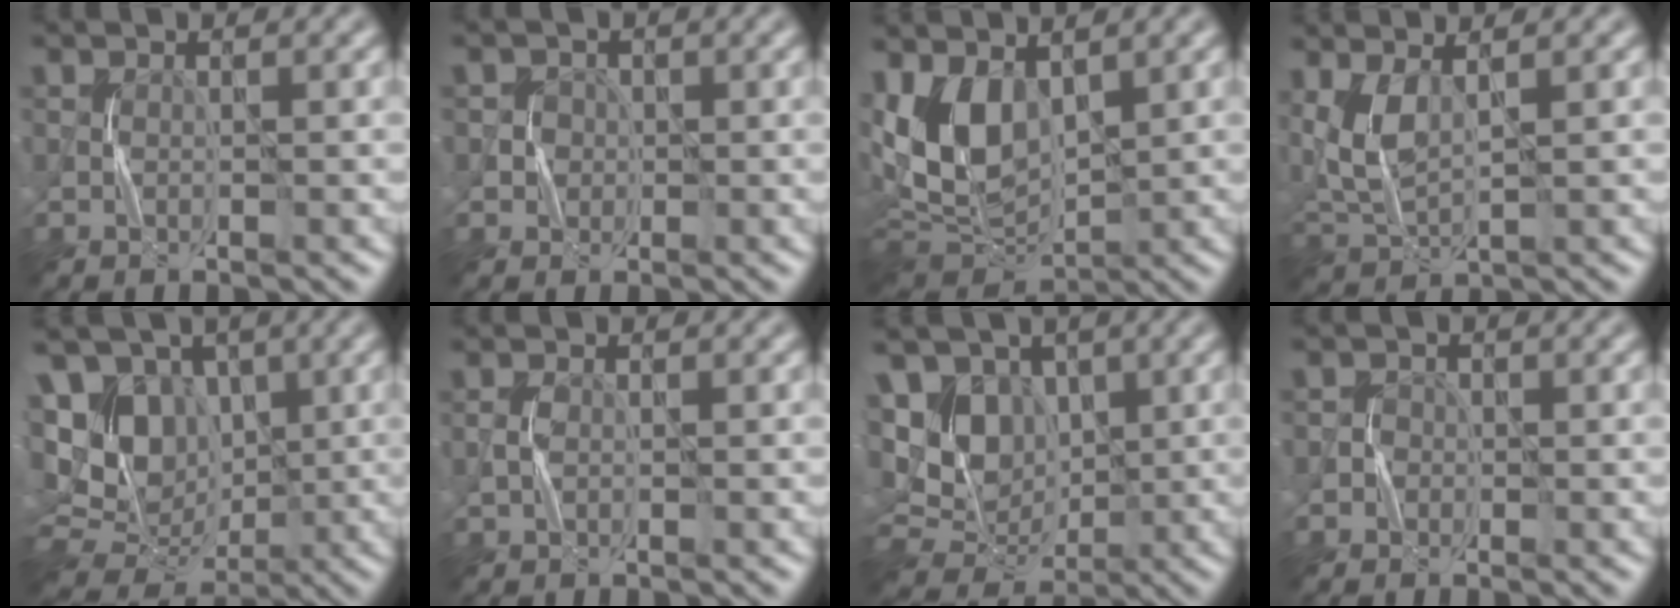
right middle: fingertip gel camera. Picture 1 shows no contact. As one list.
[{"total": 2.2, "force": [0.4, 2.1, 0.6], "torque": [0.008, 0.005, 0.000]}, {"total": 10.7, "force": [2.5, 6.4, 8.3], "torque": [-0.185, -0.005, 0.047]}, {"total": 4.1, "force": [1.7, 1.5, 3.4], "torque": [-0.091, 0.001, 0.042]}, {"total": 12.8, "force": [2.3, 10.0, 7.6], "torque": [-0.137, 0.028, 0.023]}, {"total": 0.8, "force": [-0.2, 0.5, 0.7], "torque": [-0.020, 0.003, -0.004]}, {"total": 9.8, "force": [1.6, 7.8, 5.7], "torque": [-0.107, 0.018, 0.014]}, {"total": 1.1, "force": [-0.3, 1.1, 0.2], "torque": [0.007, 0.005, -0.009]}]